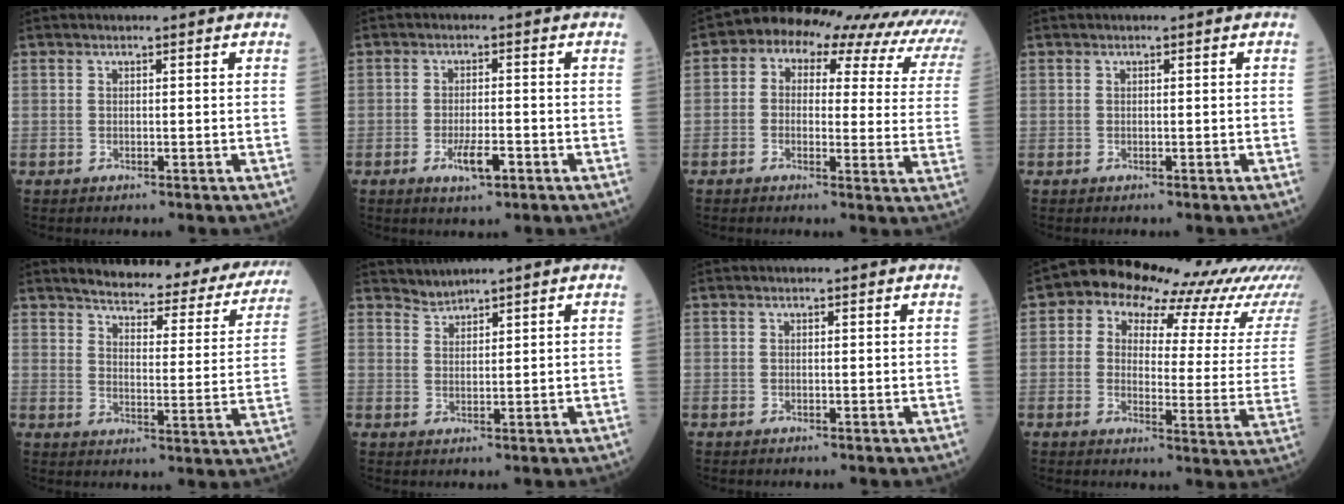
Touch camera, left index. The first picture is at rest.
{"total": 4.1, "force": [-1.9, 1.0, 3.4], "torque": [-0.066, -0.002, -0.029]}
{"total": 19.6, "force": [13.3, 8.4, 11.6], "torque": [-0.152, 0.052, 0.135]}
{"total": 0.0}
{"total": 23.5, "force": [21.6, 5.2, 7.8], "torque": [-0.086, -0.059, 0.249]}
{"total": 1.9, "force": [1.8, -0.4, -0.4], "torque": [0.001, 0.001, 0.043]}
{"total": 0.0}
{"total": 17.4, "force": [14.1, 5.8, 8.3], "torque": [-0.094, 0.001, 0.135]}